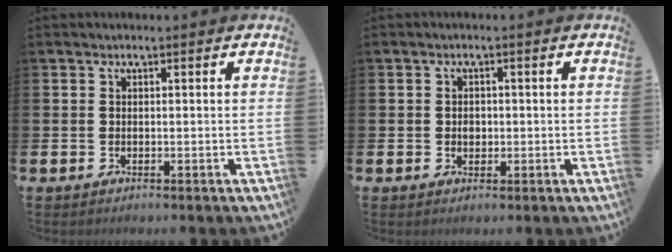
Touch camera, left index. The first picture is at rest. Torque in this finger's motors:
{"motor_torque": [0.05, 0.05, 0.00, 0.00]}